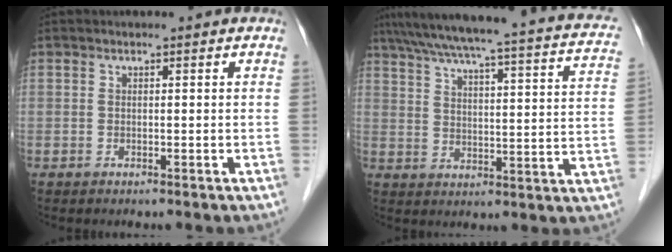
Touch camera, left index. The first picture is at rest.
{"total": 26.2, "force": [21.2, 3.5, 14.9], "torque": [-0.227, 0.004, 0.256]}